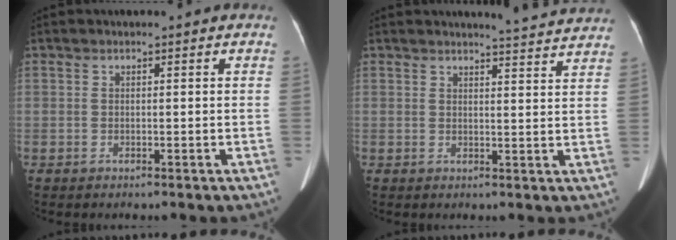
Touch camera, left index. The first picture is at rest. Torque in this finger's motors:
{"motor_torque": [1.04, -1.10, 0.02, 0.02]}